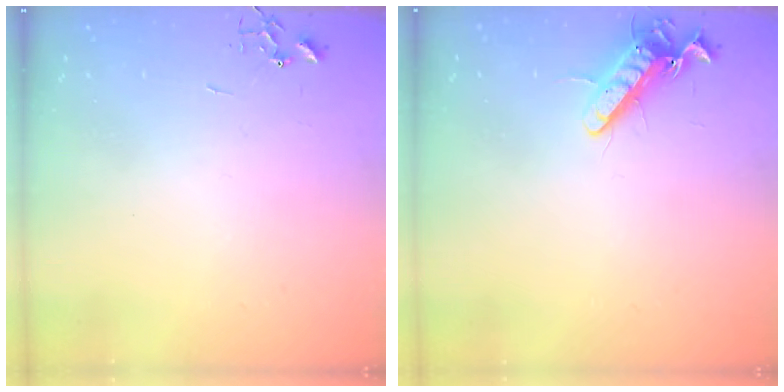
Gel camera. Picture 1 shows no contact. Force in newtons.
{"total": 11.7, "press": 11.6, "slide": 1.7}